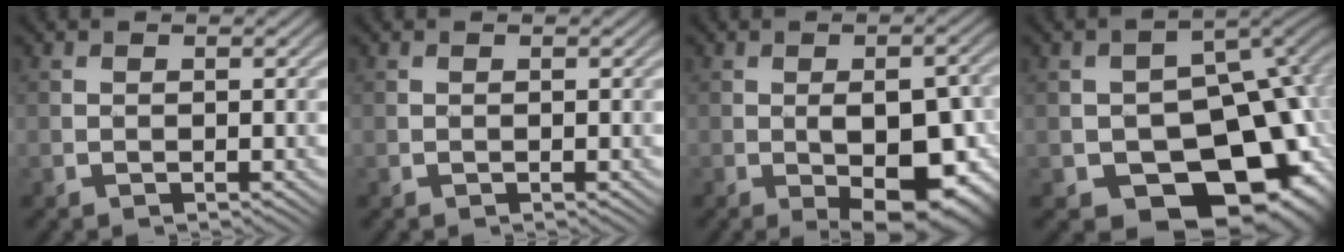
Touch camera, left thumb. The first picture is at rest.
{"total": 0.0}
{"total": 11.6, "force": [-3.1, 5.2, 9.9], "torque": [-0.133, -0.021, -0.031]}
{"total": 18.7, "force": [-6.6, 12.4, 12.3], "torque": [-0.159, -0.020, -0.085]}